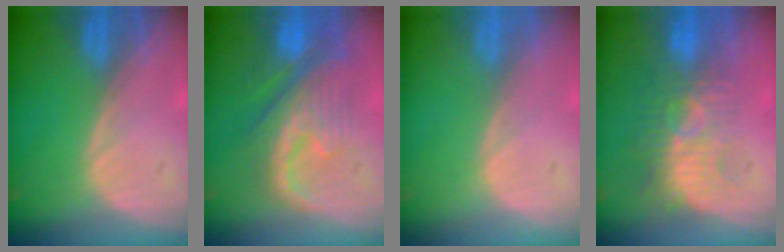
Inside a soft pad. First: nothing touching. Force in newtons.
{"total": 9.9, "press": 9.2, "slide": 3.7}
{"total": 0.0}
{"total": 9.2, "press": 8.4, "slide": 3.6}